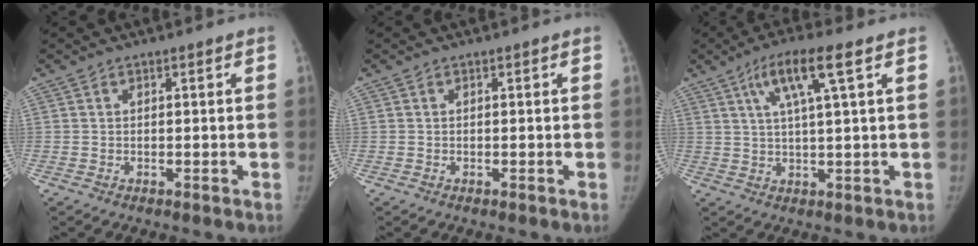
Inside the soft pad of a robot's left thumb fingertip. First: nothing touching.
{"total": 0.0}
{"total": 8.9, "force": [4.0, 0.6, 8.0], "torque": [-0.157, 0.000, 0.071]}